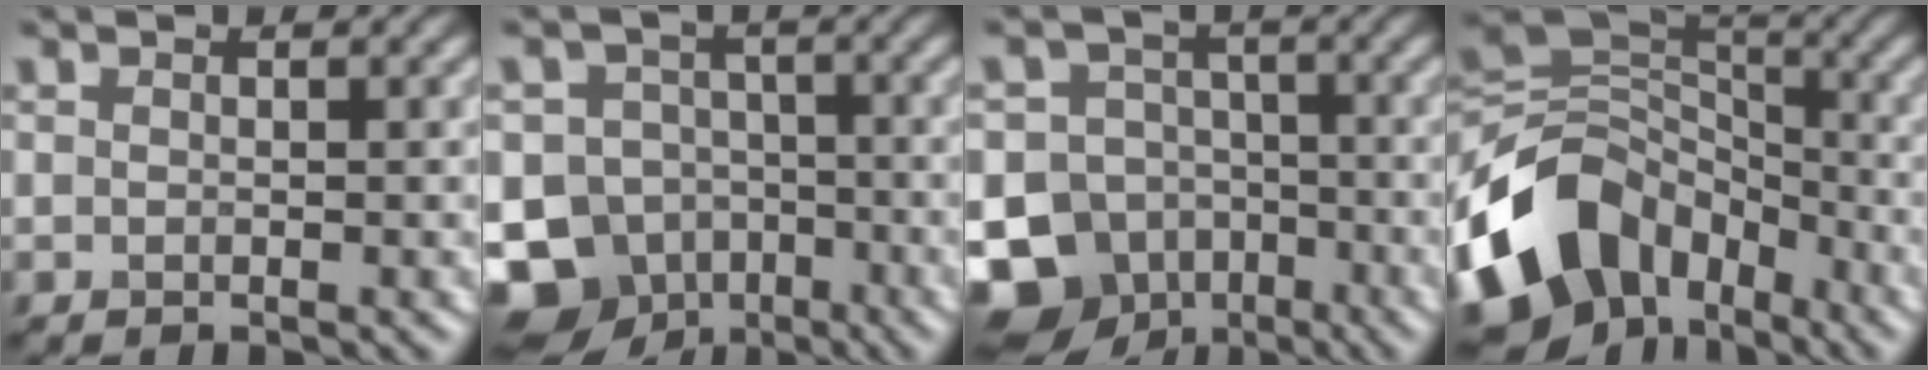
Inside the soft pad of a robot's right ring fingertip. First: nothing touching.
{"total": 10.9, "force": [-5.9, 8.8, 2.8], "torque": [-0.036, -0.023, -0.125]}
{"total": 13.4, "force": [-7.3, 10.8, 3.3], "torque": [-0.059, -0.039, -0.143]}
{"total": 12.8, "force": [-6.0, 9.1, 6.6], "torque": [-0.140, 0.009, -0.121]}